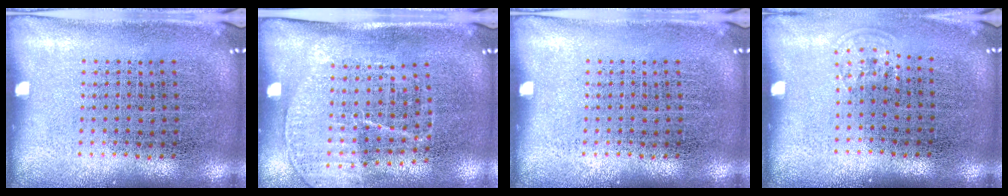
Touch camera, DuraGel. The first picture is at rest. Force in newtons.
{"total": 1.5, "press": 1.3, "slide": 0.8}
{"total": 0.0}
{"total": 0.7, "press": 0.6, "slide": 0.4}